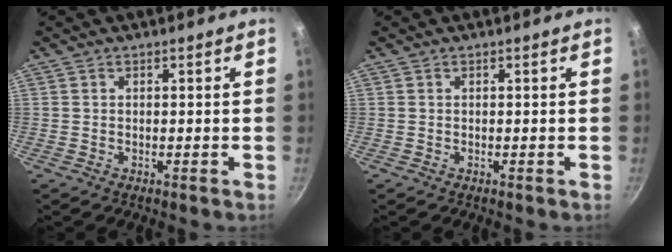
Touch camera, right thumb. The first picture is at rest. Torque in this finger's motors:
{"motor_torque": [-0.01, 0.00, 0.00, 0.00, 0.00]}